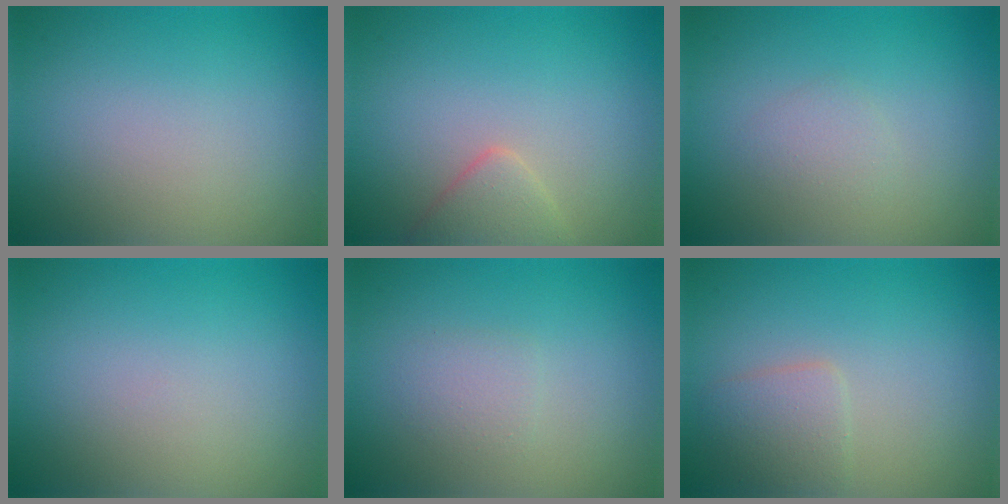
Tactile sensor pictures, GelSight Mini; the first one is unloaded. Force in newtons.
{"total": 2.2, "press": 2.2, "slide": 0.2}
{"total": 1.1, "press": 1.1, "slide": 0.0}
{"total": 0.0}
{"total": 1.3, "press": 1.3, "slide": 0.1}
{"total": 2.2, "press": 2.2, "slide": 0.1}